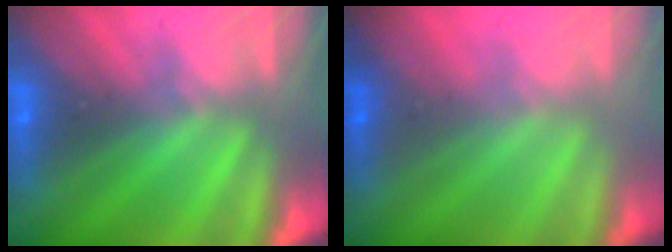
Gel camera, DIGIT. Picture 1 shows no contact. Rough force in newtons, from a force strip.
{"total": 1.5}